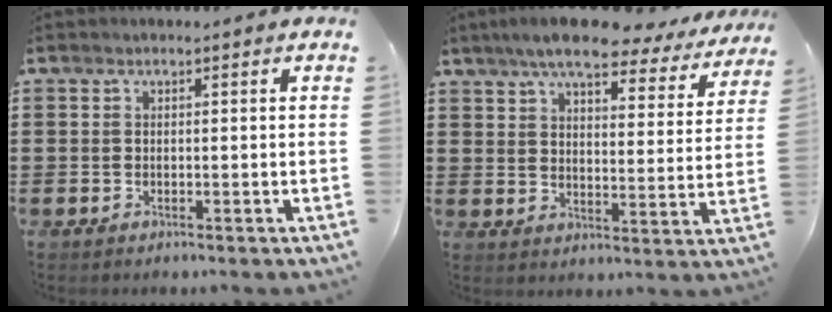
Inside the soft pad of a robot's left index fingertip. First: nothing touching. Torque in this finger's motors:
{"motor_torque": [2.14, 0.00, 1.05, 0.21]}